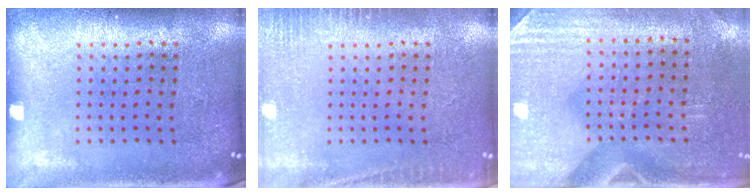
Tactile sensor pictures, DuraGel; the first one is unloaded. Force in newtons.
{"total": 2.0, "press": 2.0, "slide": 0.3}
{"total": 2.9, "press": 2.5, "slide": 1.4}